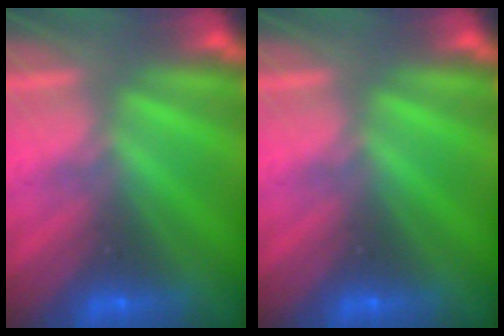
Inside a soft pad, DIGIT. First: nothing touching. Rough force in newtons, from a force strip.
{"total": 0.0}